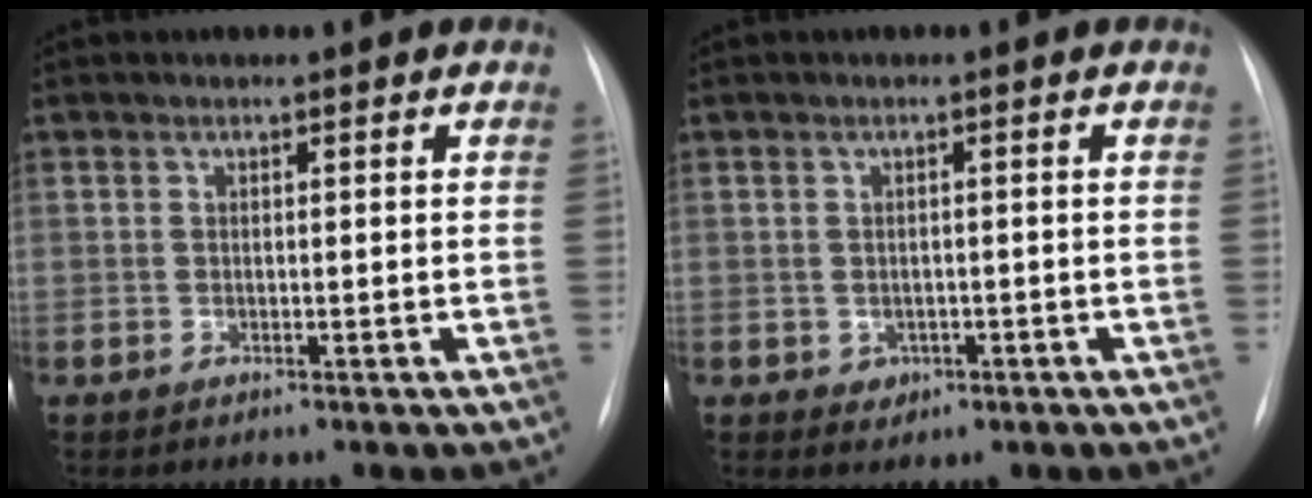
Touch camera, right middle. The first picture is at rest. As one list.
[{"total": 1.9, "force": [-0.7, 1.7, 0.7], "torque": [-0.007, 0.003, -0.001]}]